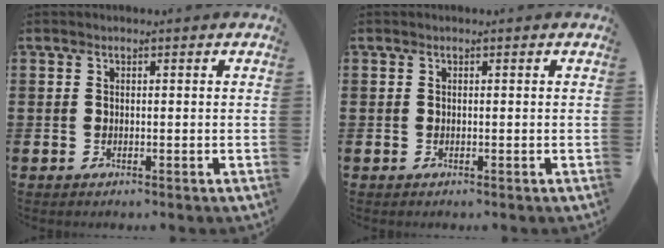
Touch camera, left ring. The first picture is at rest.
{"total": 0.0}